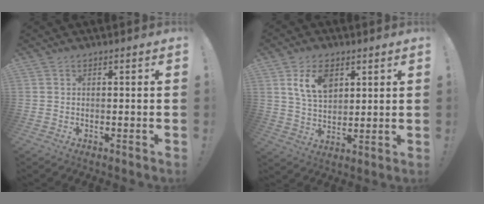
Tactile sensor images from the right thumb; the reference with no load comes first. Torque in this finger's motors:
{"motor_torque": [1.32, 1.26, 0.85, 0.36, 0.01]}